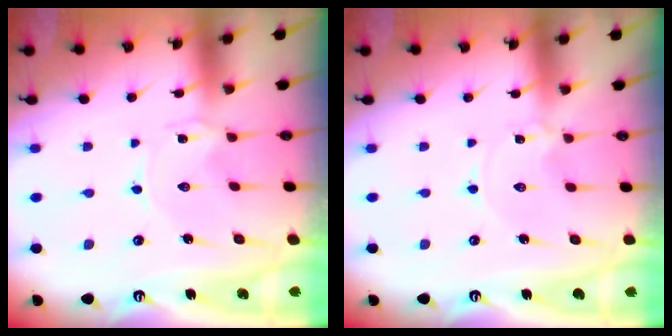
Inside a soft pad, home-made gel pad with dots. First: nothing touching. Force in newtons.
{"total": 0.0}